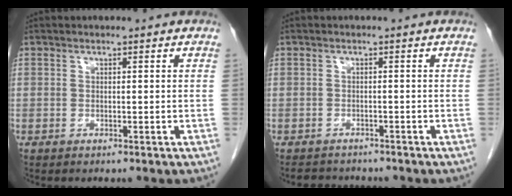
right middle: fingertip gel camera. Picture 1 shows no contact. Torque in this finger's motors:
{"motor_torque": [0.28, -0.13, 0.00, 0.00]}